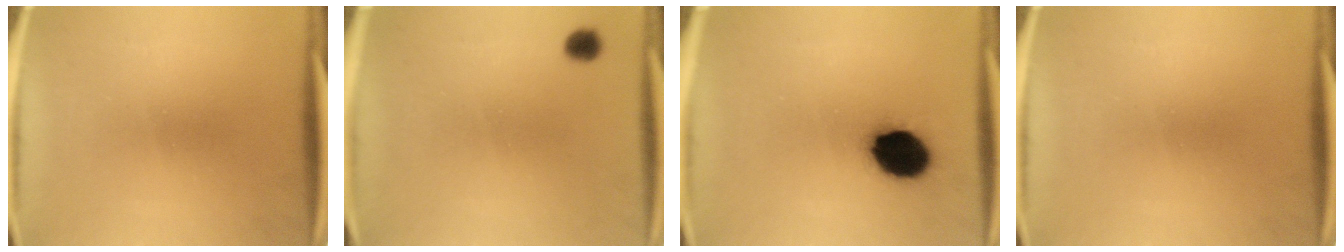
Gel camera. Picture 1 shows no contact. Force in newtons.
{"total": 2.3}
{"total": 12.6}
{"total": 0.0}